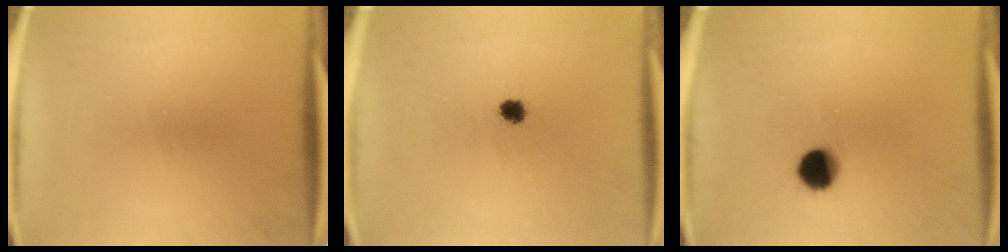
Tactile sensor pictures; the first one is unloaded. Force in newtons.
{"total": 2.4}
{"total": 6.6}